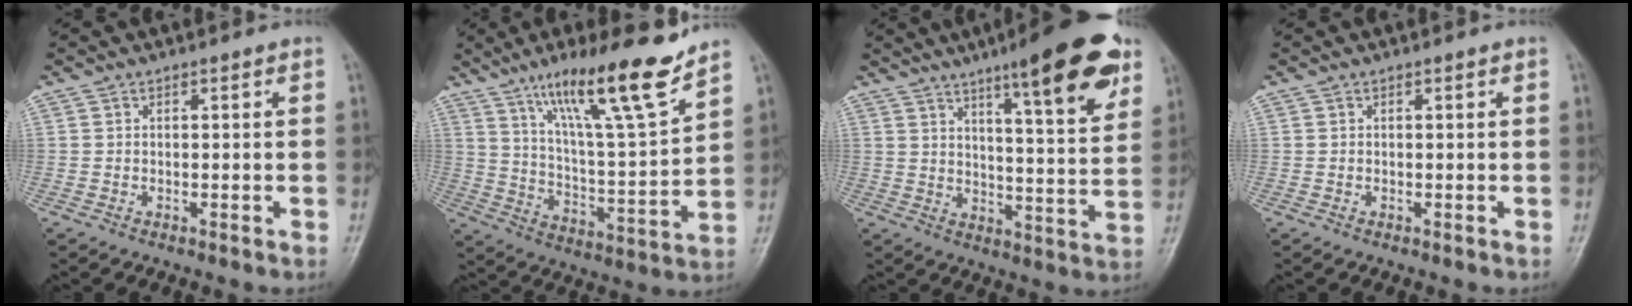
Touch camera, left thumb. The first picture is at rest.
{"total": 18.2, "force": [12.6, 2.1, 13.0], "torque": [-0.197, -0.070, 0.213]}
{"total": 17.7, "force": [10.4, 3.4, 13.9], "torque": [-0.168, -0.047, 0.150]}
{"total": 0.0}